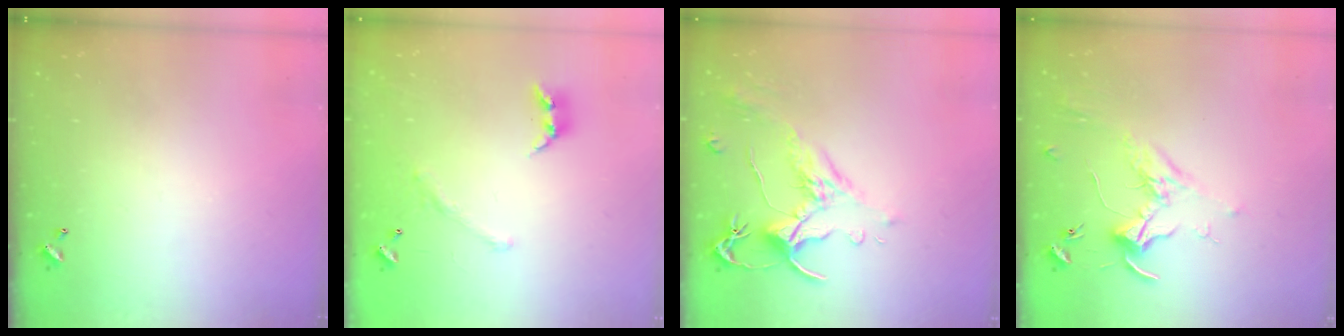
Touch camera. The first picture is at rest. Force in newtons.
{"total": 1.6, "press": 1.1, "slide": 1.1}
{"total": 1.6, "press": 1.1, "slide": 1.1}
{"total": 1.7, "press": 1.5, "slide": 0.7}